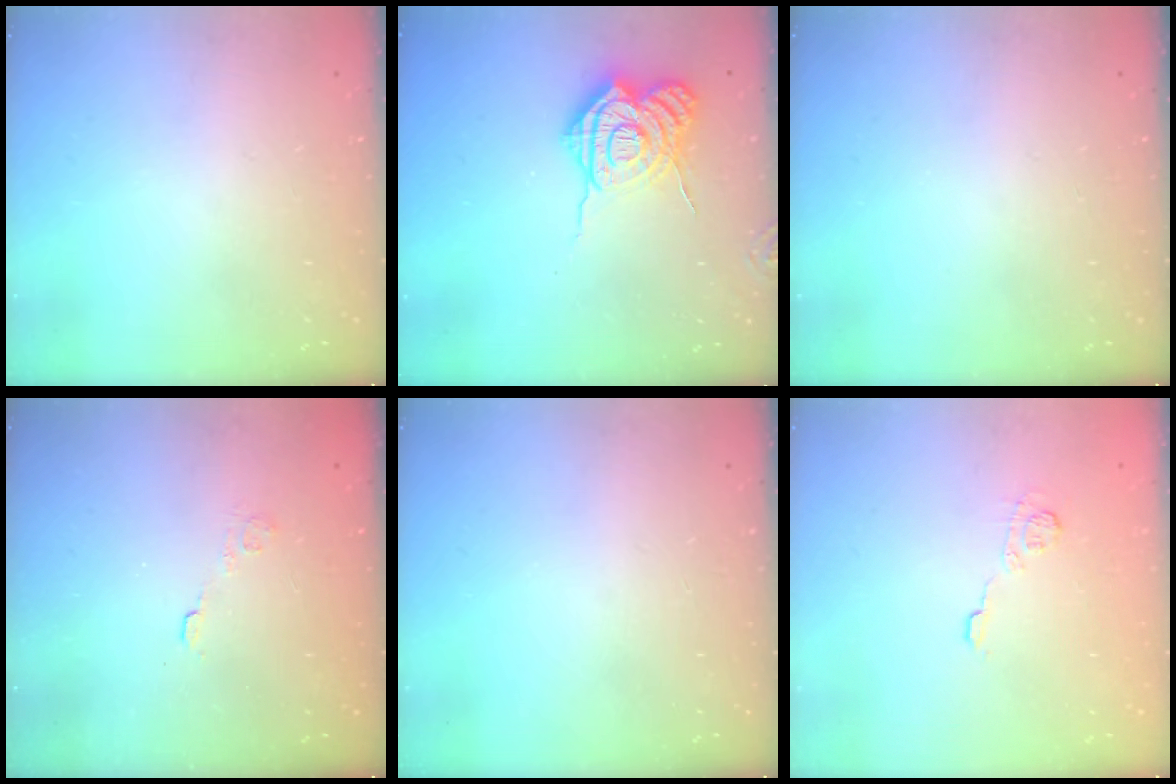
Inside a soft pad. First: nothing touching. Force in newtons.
{"total": 15.9, "press": 15.9, "slide": 1.5}
{"total": 0.0}
{"total": 2.4, "press": 2.1, "slide": 1.3}
{"total": 0.0}
{"total": 4.5, "press": 4.3, "slide": 1.1}